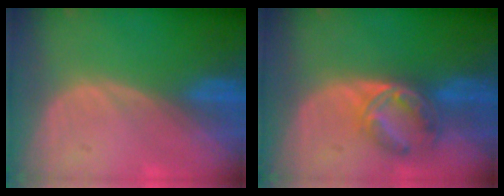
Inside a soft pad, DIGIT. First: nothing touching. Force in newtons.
{"total": 6.8, "press": 6.0, "slide": 3.4}